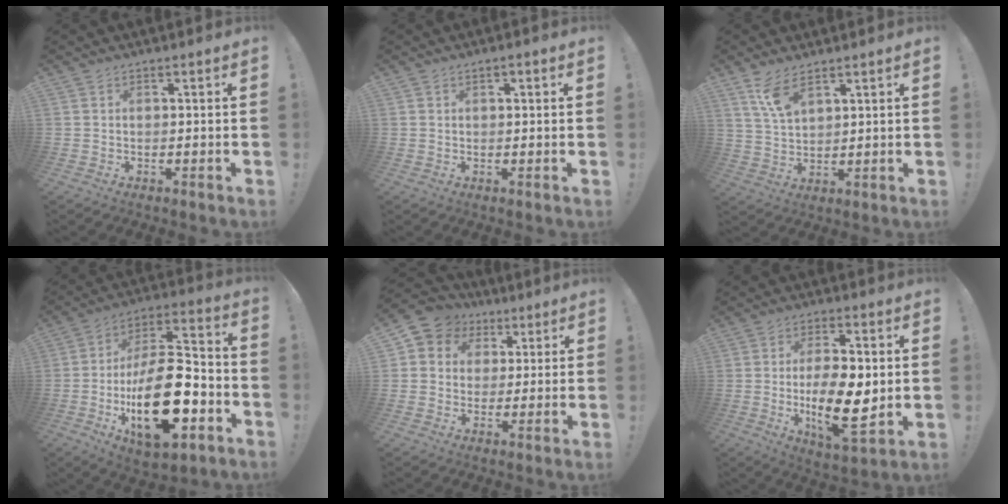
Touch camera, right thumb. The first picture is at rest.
{"total": 0.8, "force": [0.2, 0.6, 0.5], "torque": [-0.013, 0.005, 0.003]}
{"total": 7.6, "force": [5.1, 2.9, 4.9], "torque": [-0.092, -0.024, 0.095]}
{"total": 26.6, "force": [-8.0, 12.9, 21.9], "torque": [-0.387, 0.050, -0.118]}
{"total": 7.1, "force": [2.0, 6.5, 1.8], "torque": [-0.022, -0.011, 0.043]}
{"total": 16.9, "force": [-0.9, 7.3, 15.2], "torque": [-0.255, -0.010, -0.015]}